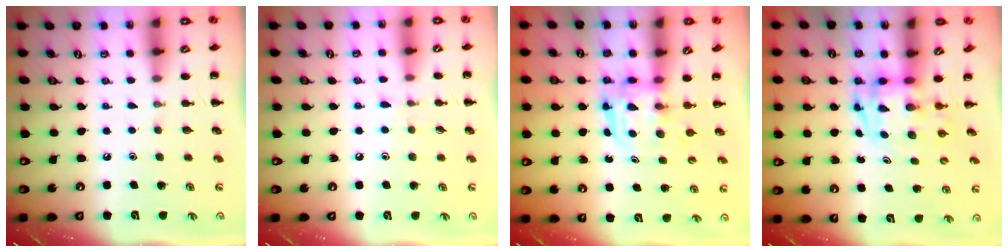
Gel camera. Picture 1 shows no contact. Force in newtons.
{"total": 5.0, "press": 4.5, "slide": 2.0}
{"total": 3.0, "press": 3.0, "slide": 0.2}
{"total": 3.3, "press": 3.2, "slide": 0.6}